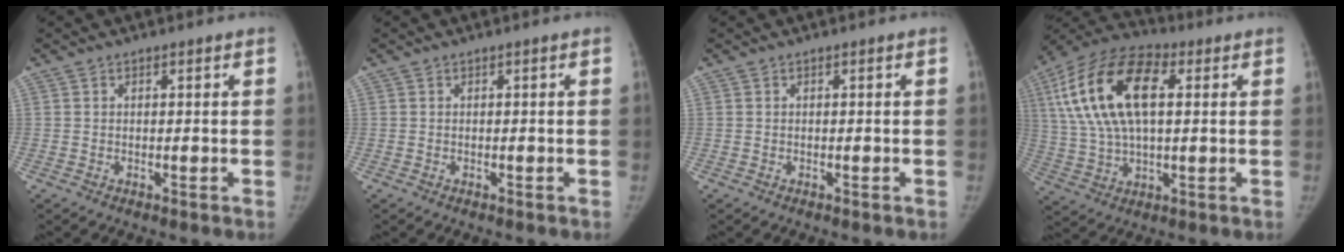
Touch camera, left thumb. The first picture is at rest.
{"total": 0.0}
{"total": 0.0}
{"total": 20.1, "force": [4.9, 10.4, 16.4], "torque": [-0.316, 0.018, 0.081]}